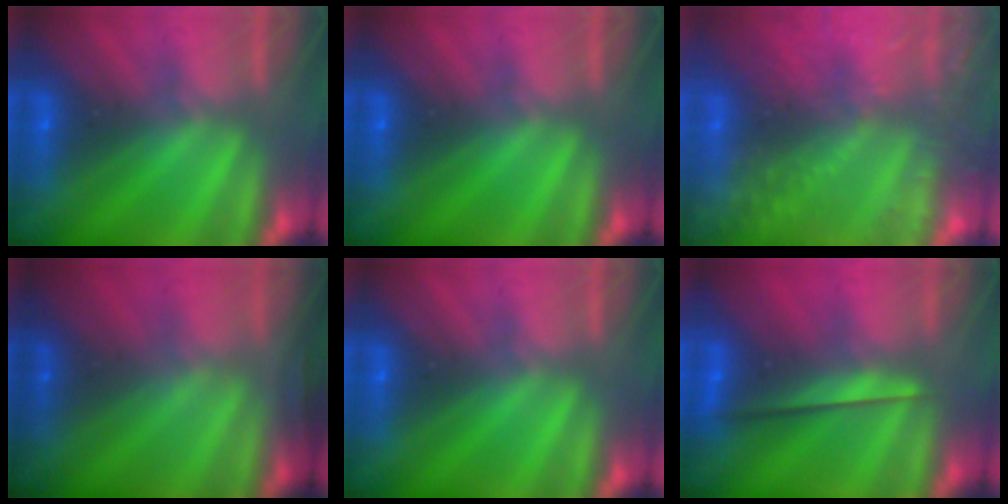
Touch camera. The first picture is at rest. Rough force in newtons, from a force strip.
{"total": 0.0}
{"total": 8.7}
{"total": 1.5}
{"total": 0.0}
{"total": 2.3}